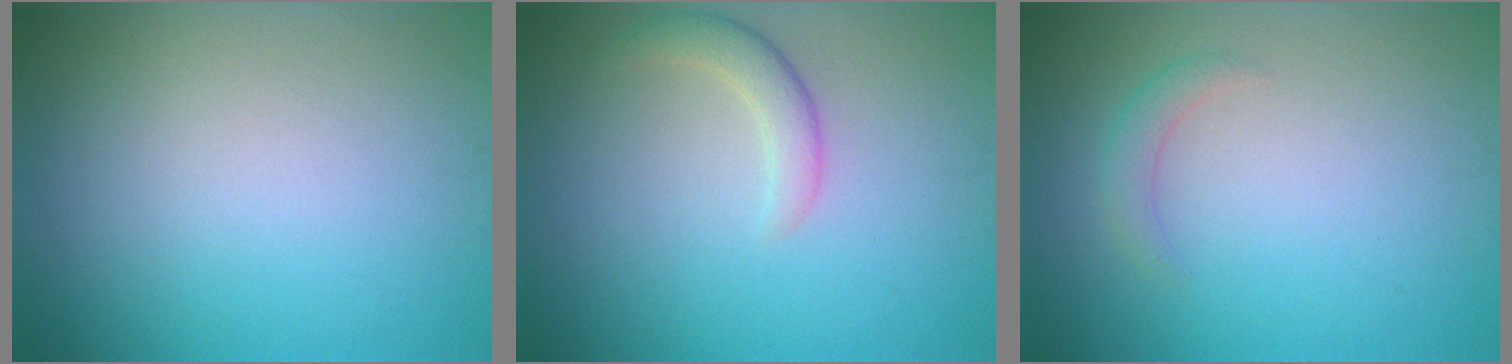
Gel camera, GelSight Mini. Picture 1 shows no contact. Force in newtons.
{"total": 2.2, "press": 2.2, "slide": 0.2}
{"total": 1.4, "press": 1.4, "slide": 0.0}